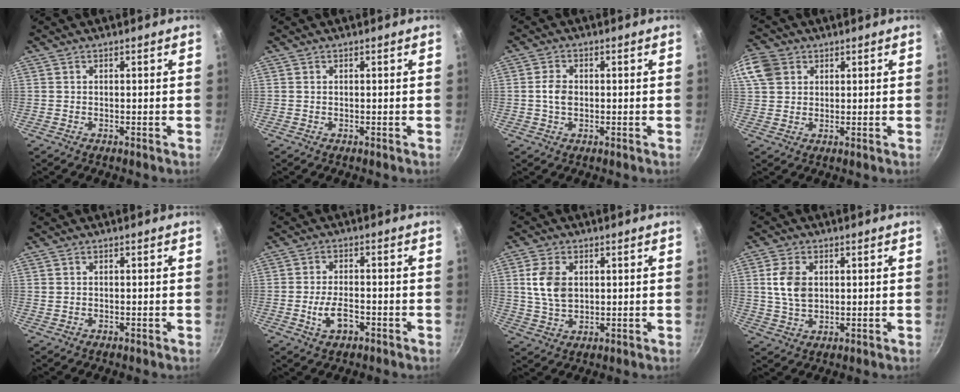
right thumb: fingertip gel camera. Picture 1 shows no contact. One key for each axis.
{"total": 0.0}
{"total": 3.7, "fx": -0.1, "fy": 2.5, "fz": 2.7, "tx": -0.046, "ty": 0.010, "tz": -0.004}
{"total": 9.3, "fx": 3.7, "fy": 7.4, "fz": 4.3, "tx": -0.088, "ty": 0.007, "tz": 0.067}
{"total": 0.0}
{"total": 5.7, "fx": -2.1, "fy": 3.0, "fz": 4.4, "tx": -0.073, "ty": 0.015, "tz": -0.036}
{"total": 8.0, "fx": 1.6, "fy": 5.3, "fz": 5.7, "tx": -0.102, "ty": -0.005, "tz": 0.033}
{"total": 7.3, "fx": 1.4, "fy": 4.9, "fz": 5.2, "tx": -0.092, "ty": -0.003, "tz": 0.028}